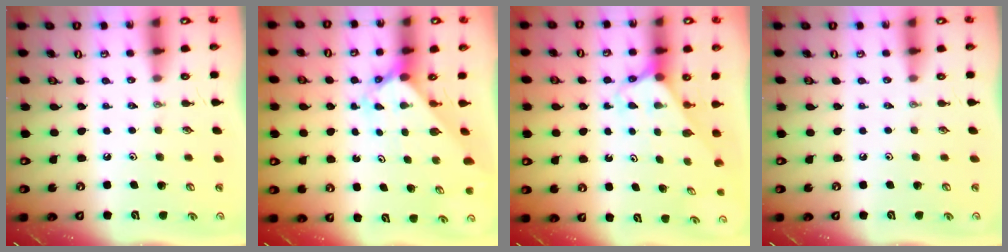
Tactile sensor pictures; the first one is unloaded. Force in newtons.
{"total": 2.4, "press": 2.4, "slide": 0.2}
{"total": 2.6, "press": 2.6, "slide": 0.2}
{"total": 0.0}